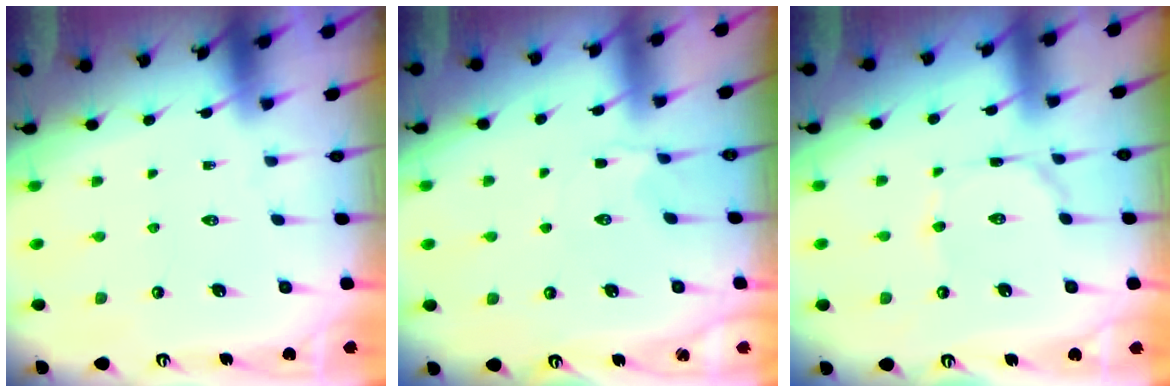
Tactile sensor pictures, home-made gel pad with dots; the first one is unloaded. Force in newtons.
{"total": 2.3, "press": 2.0, "slide": 1.2}
{"total": 2.5, "press": 2.5, "slide": 0.1}